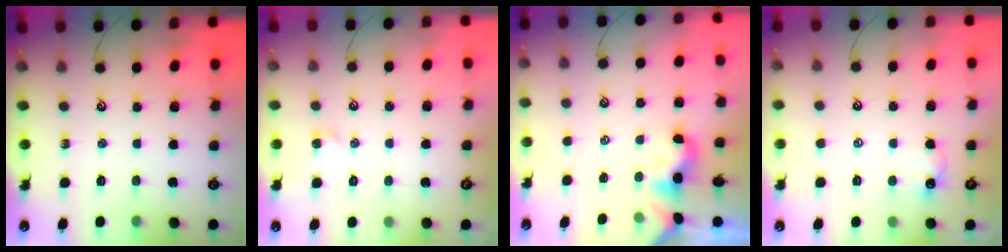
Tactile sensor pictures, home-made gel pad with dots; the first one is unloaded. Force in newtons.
{"total": 1.3, "press": 1.3, "slide": 0.3}
{"total": 1.8, "press": 1.8, "slide": 0.5}
{"total": 0.6, "press": 0.2, "slide": 0.5}